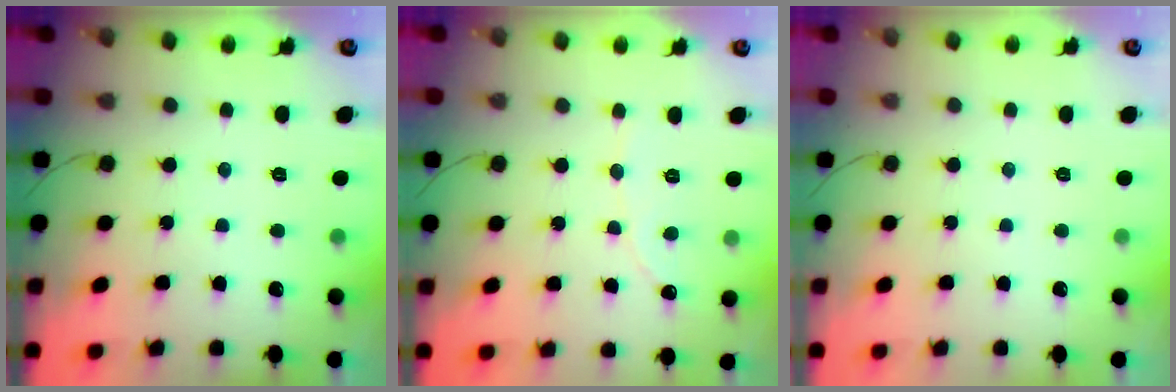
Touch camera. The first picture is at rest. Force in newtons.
{"total": 1.9, "press": 1.9, "slide": 0.1}
{"total": 0.0}